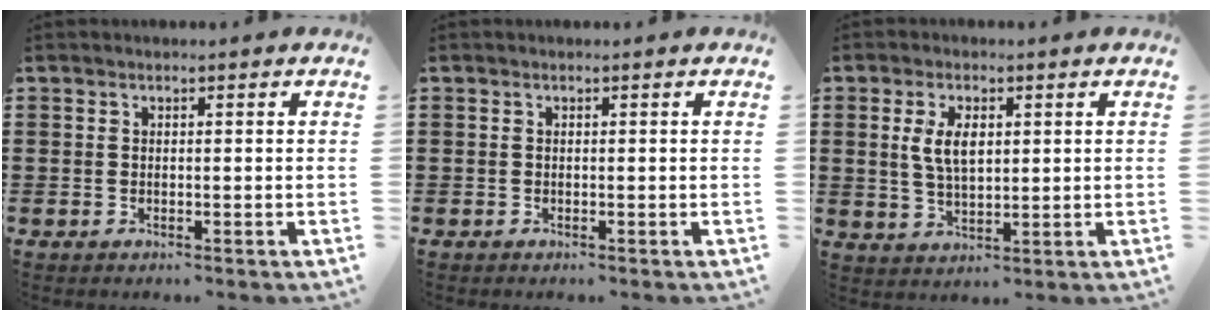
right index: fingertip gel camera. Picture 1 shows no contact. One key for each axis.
{"total": 0.0}
{"total": 5.3, "fx": 1.2, "fy": 2.6, "fz": 4.4, "tx": -0.085, "ty": 0.006, "tz": 0.018}